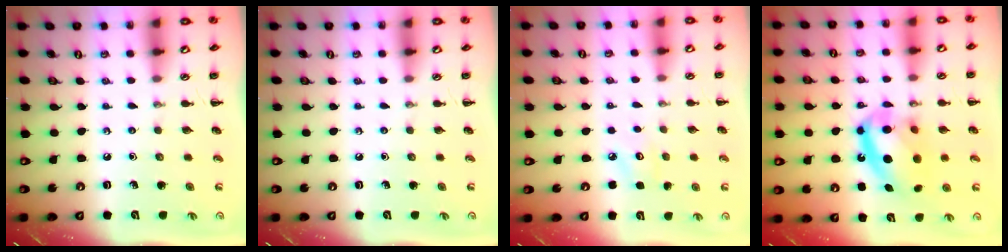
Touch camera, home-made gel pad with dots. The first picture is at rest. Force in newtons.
{"total": 0.0}
{"total": 3.4, "press": 3.3, "slide": 0.8}
{"total": 16.0, "press": 15.5, "slide": 3.9}